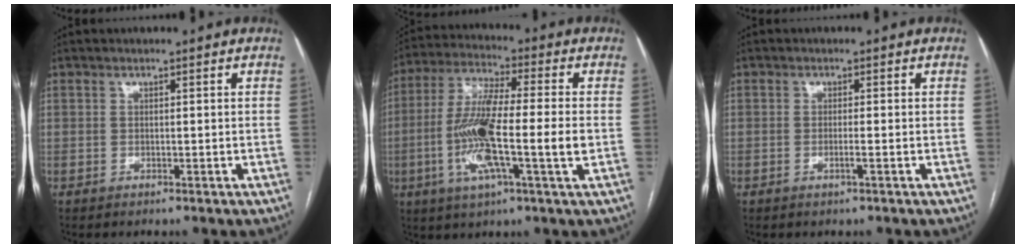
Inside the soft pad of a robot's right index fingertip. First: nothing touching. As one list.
[{"total": 14.7, "force": [-2.6, 1.0, 14.4], "torque": [-0.284, -0.003, -0.055]}, {"total": 1.1, "force": [-0.5, -0.2, 1.0], "torque": [-0.019, -0.001, -0.009]}]